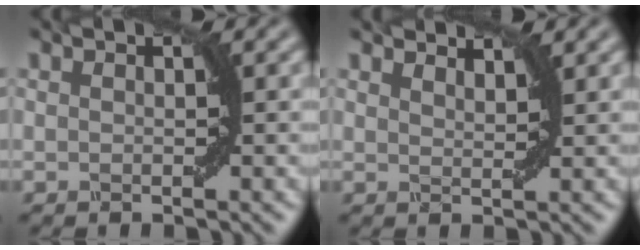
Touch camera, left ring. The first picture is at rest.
{"total": 2.2, "force": [2.2, 0.1, 0.2], "torque": [0.000, 0.005, 0.031]}